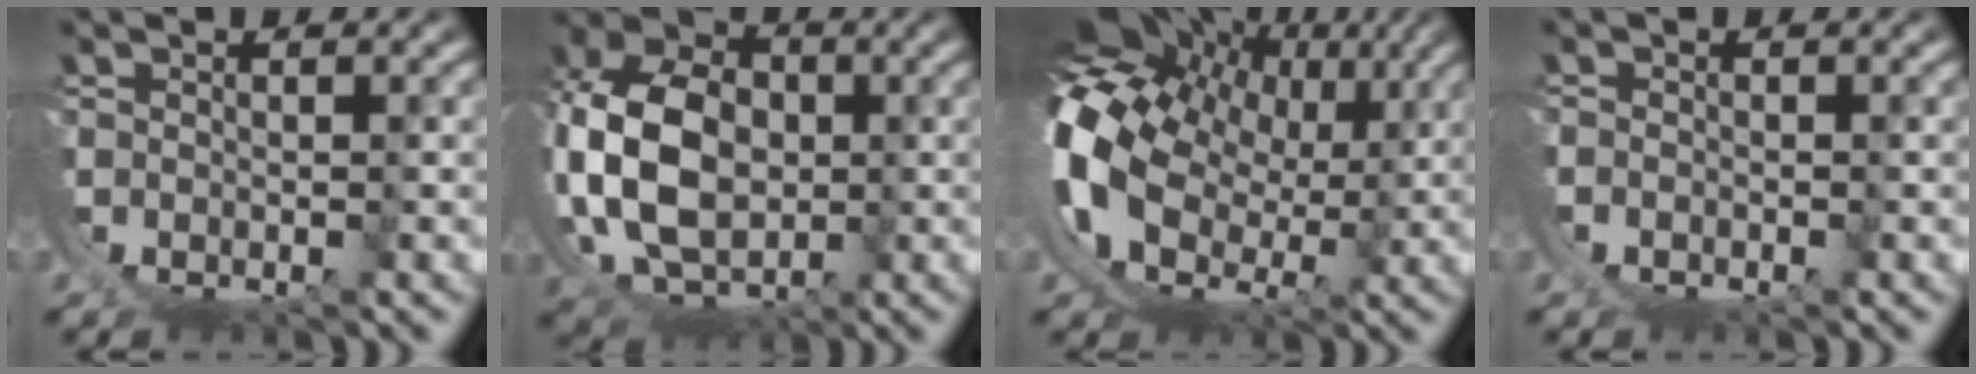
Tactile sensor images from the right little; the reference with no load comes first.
{"total": 12.5, "force": [3.4, 8.5, 8.4], "torque": [-0.203, -0.038, 0.080]}
{"total": 21.7, "force": [4.7, 17.6, 11.8], "torque": [-0.284, -0.031, 0.069]}
{"total": 1.1, "force": [-0.1, 1.0, 0.4], "torque": [-0.015, -0.002, -0.004]}